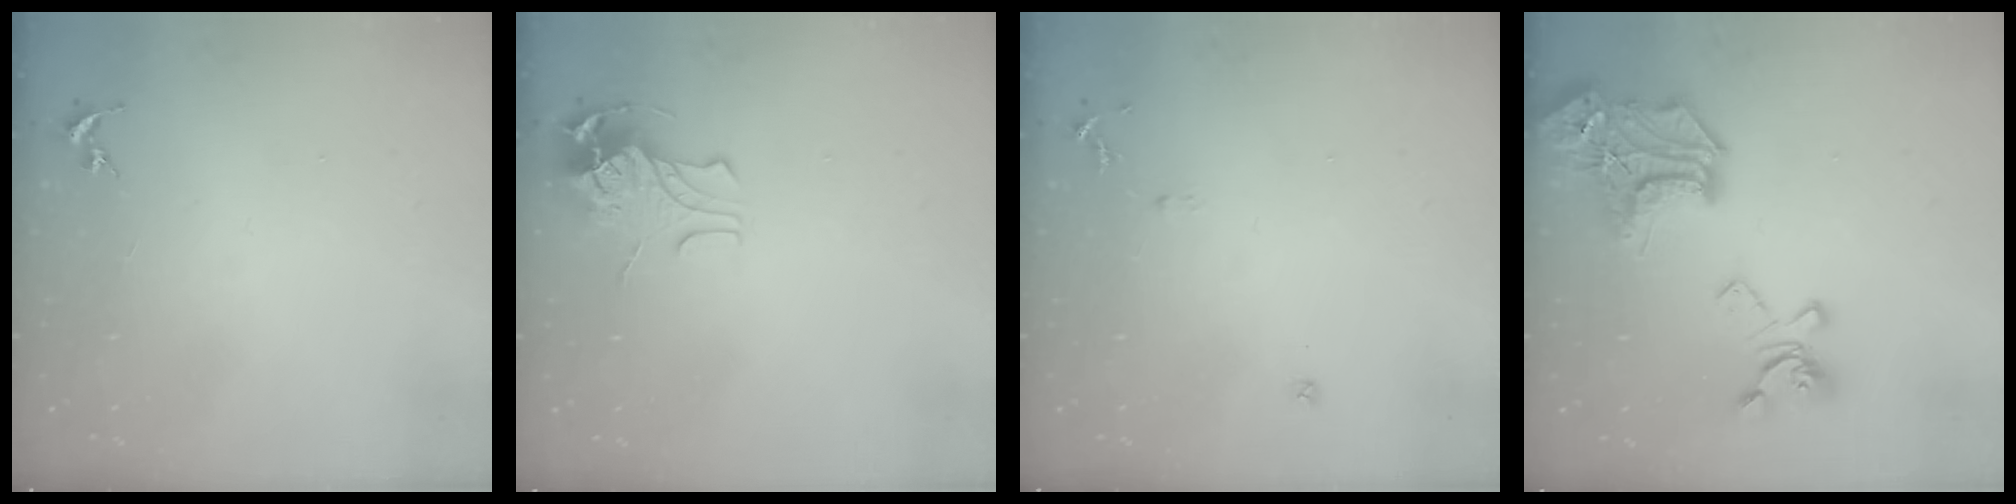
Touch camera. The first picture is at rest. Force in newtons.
{"total": 9.9, "press": 9.9, "slide": 1.2}
{"total": 5.6, "press": 5.5, "slide": 0.6}
{"total": 24.6, "press": 24.6, "slide": 0.7}